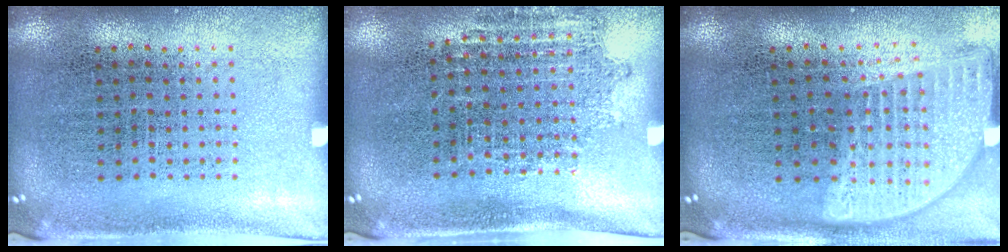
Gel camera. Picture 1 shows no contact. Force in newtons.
{"total": 1.1, "press": 0.9, "slide": 0.6}
{"total": 1.9, "press": 1.6, "slide": 1.1}